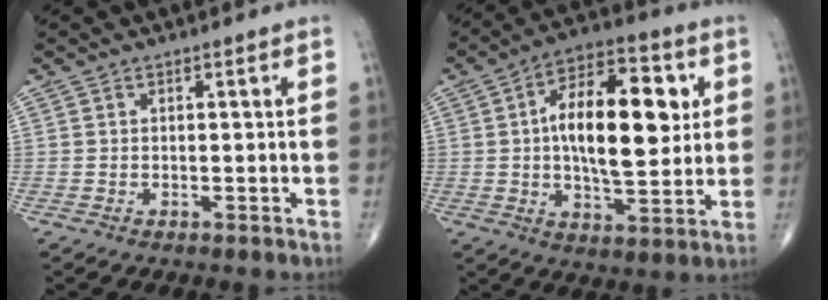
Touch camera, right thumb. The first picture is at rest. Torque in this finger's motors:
{"motor_torque": [0.27, 0.98, 0.94, -0.23, 0.13]}